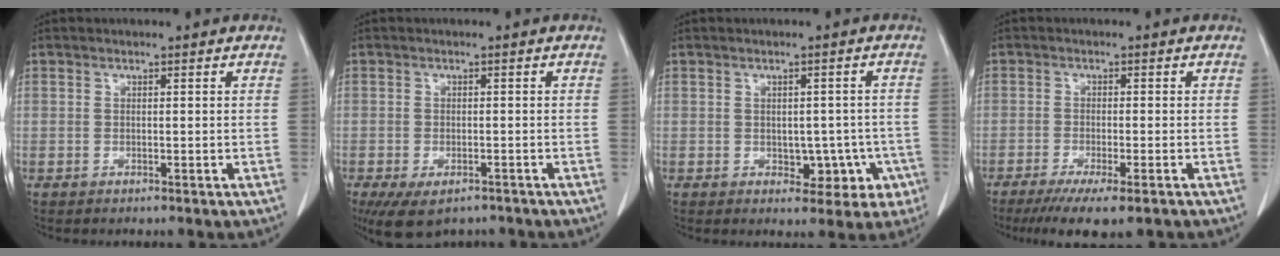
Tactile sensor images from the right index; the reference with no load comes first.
{"total": 8.4, "force": [-5.9, 3.7, 4.7], "torque": [-0.082, -0.010, -0.090]}
{"total": 5.8, "force": [-1.6, 4.2, 3.6], "torque": [-0.023, 0.015, -0.008]}
{"total": 8.8, "force": [-6.4, 1.2, 5.9], "torque": [-0.085, -0.019, -0.097]}